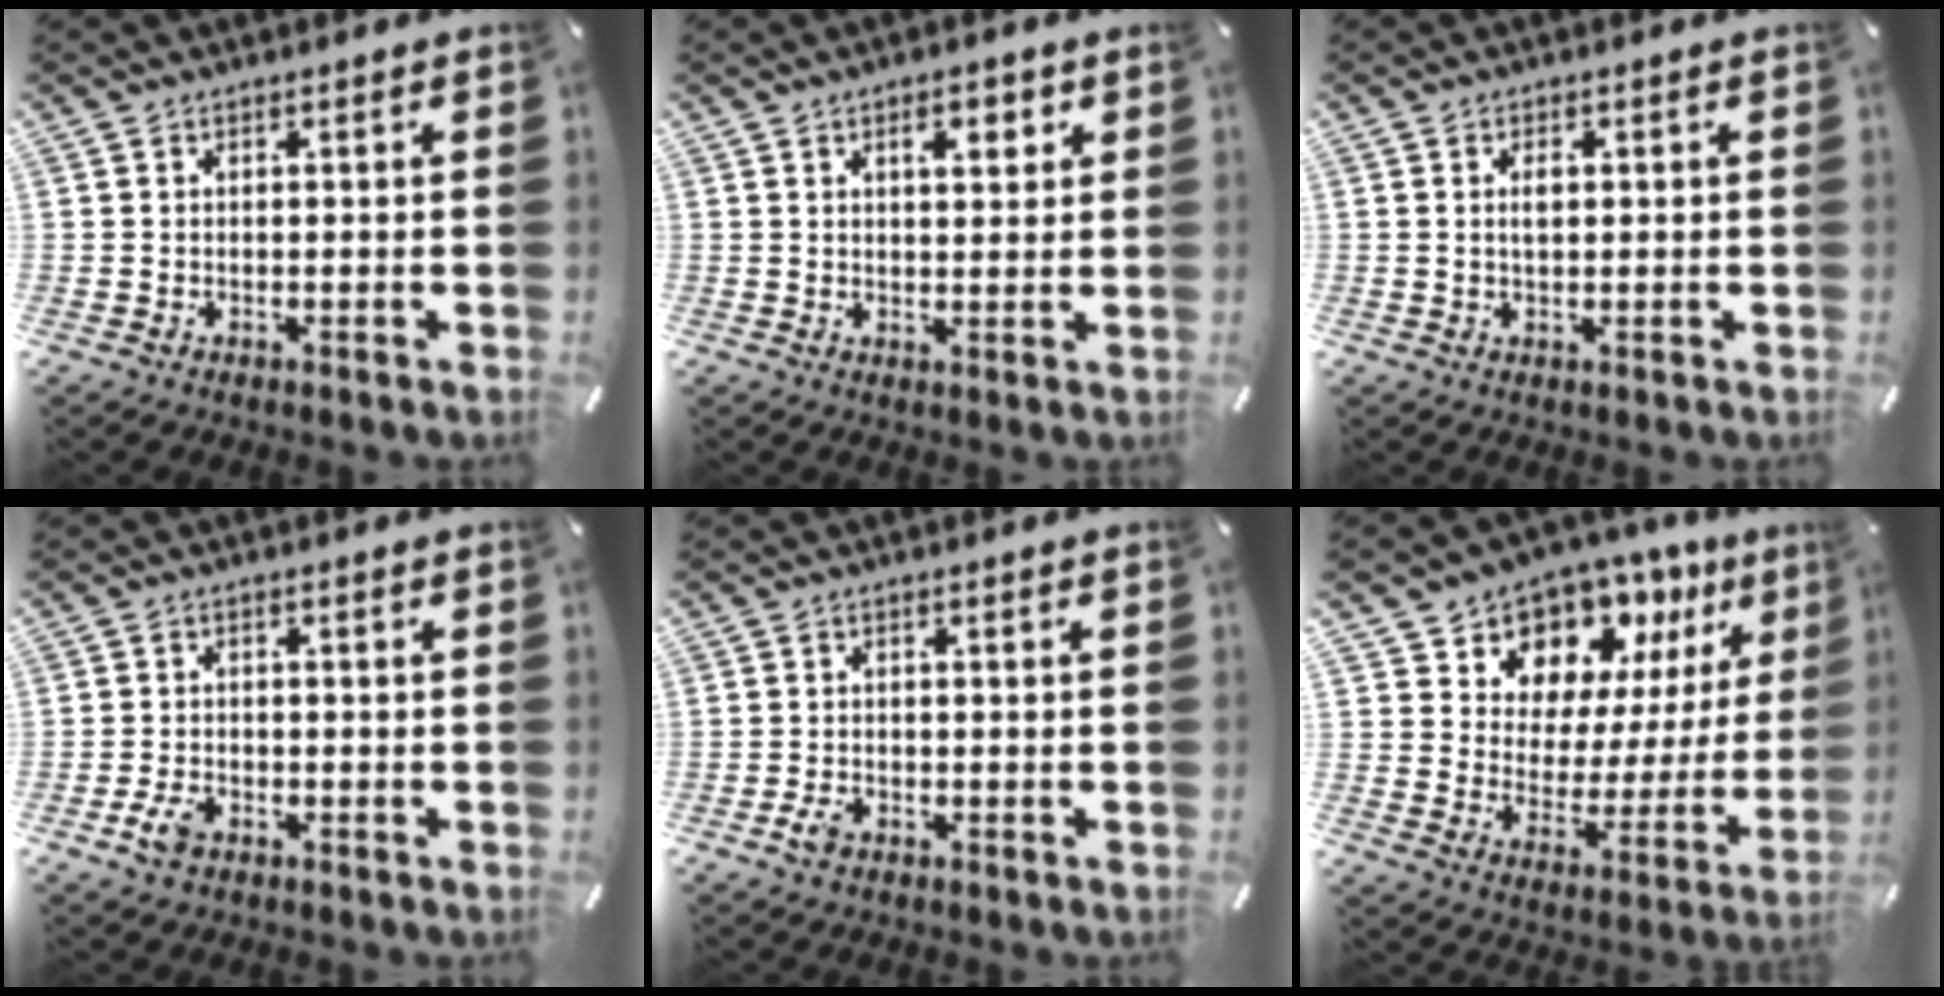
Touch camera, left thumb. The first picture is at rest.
{"total": 4.6, "force": [2.1, 2.2, 3.4], "torque": [-0.042, -0.006, 0.028]}
{"total": 2.2, "force": [0.4, 1.1, 1.8], "torque": [-0.031, 0.001, 0.004]}
{"total": 3.9, "force": [-2.2, 2.2, 2.3], "torque": [-0.058, 0.003, -0.043]}
{"total": 2.6, "force": [-1.5, 1.5, 1.5], "torque": [-0.042, 0.000, -0.032]}
{"total": 11.2, "force": [9.1, 6.6, 0.4], "torque": [-0.008, -0.106, 0.163]}